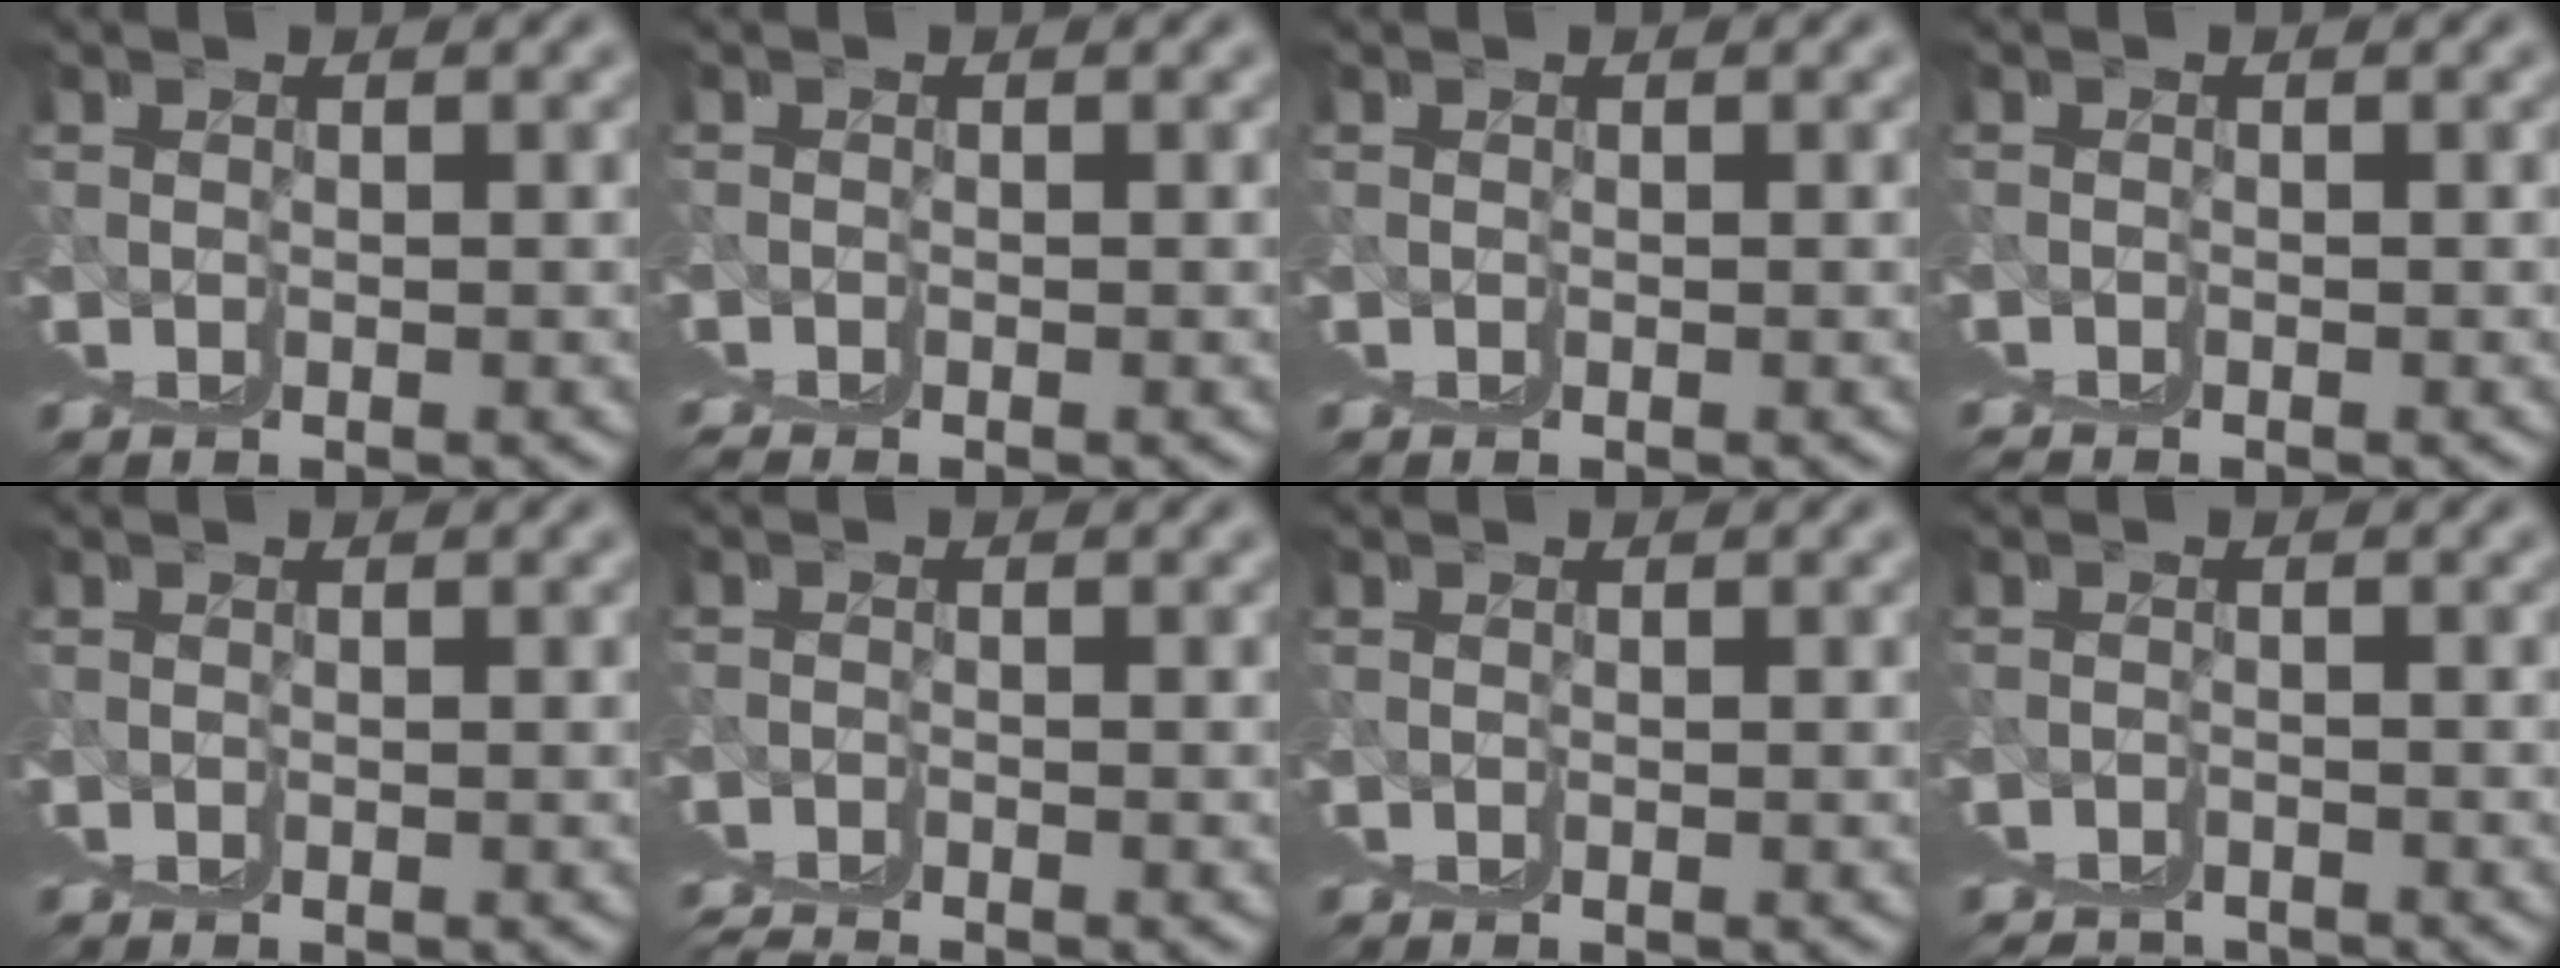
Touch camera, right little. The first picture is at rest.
{"total": 1.1, "force": [0.5, -0.1, 1.0], "torque": [-0.016, 0.004, 0.010]}
{"total": 0.0}
{"total": 1.2, "force": [0.6, -0.1, 1.0], "torque": [-0.013, 0.005, 0.012]}
{"total": 0.0}
{"total": 2.8, "force": [1.0, -0.3, 2.6], "torque": [-0.037, 0.008, 0.020]}
{"total": 0.0}
{"total": 2.6, "force": [0.8, 0.5, 2.4], "torque": [-0.031, 0.003, 0.017]}